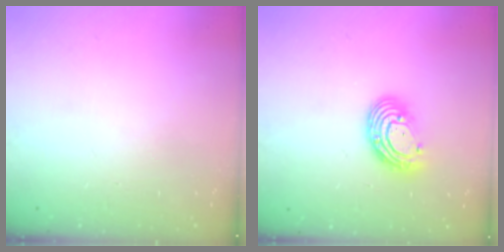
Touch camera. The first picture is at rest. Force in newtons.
{"total": 10.5, "press": 10.4, "slide": 1.1}